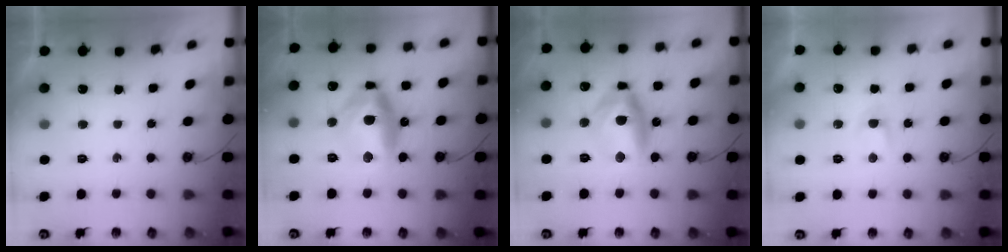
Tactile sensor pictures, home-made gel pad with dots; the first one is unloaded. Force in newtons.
{"total": 14.4, "press": 14.2, "slide": 2.4}
{"total": 13.4, "press": 13.4, "slide": 1.4}
{"total": 2.5, "press": 2.5, "slide": 0.4}